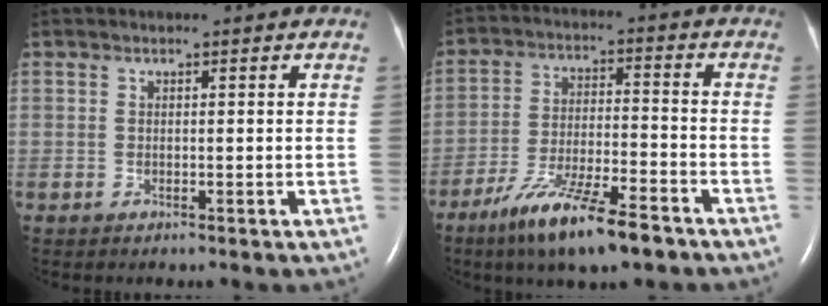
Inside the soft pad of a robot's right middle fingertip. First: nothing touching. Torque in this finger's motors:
{"motor_torque": [1.15, -0.98, 0.23, 0.09]}